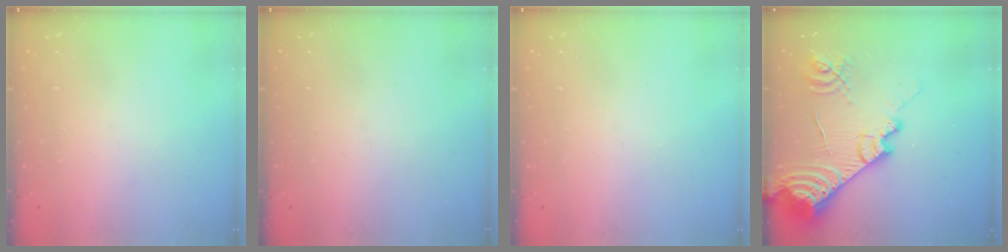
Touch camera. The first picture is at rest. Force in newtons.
{"total": 0.0}
{"total": 0.0}
{"total": 20.0, "press": 19.9, "slide": 2.0}